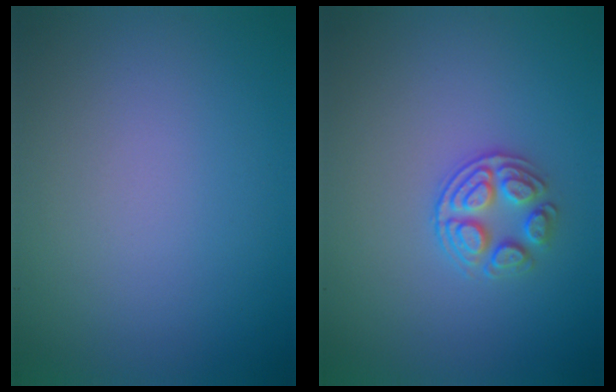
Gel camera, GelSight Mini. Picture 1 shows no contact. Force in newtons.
{"total": 2.9, "press": 2.6, "slide": 1.3}